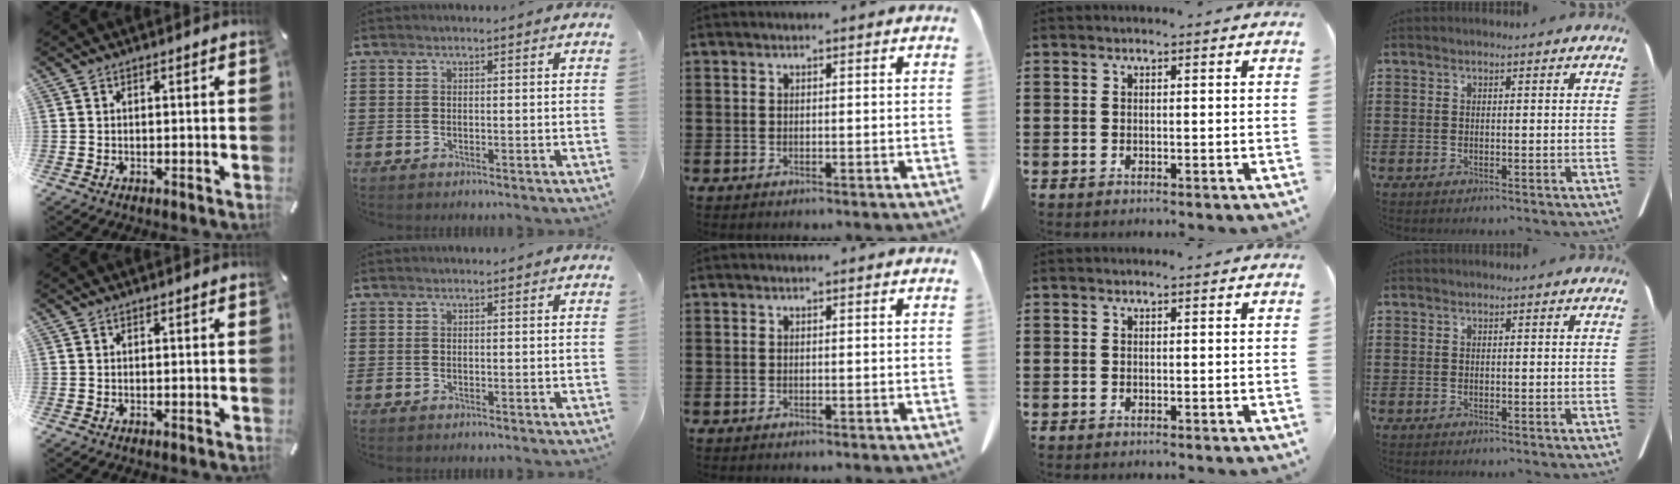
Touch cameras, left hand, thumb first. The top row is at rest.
{}